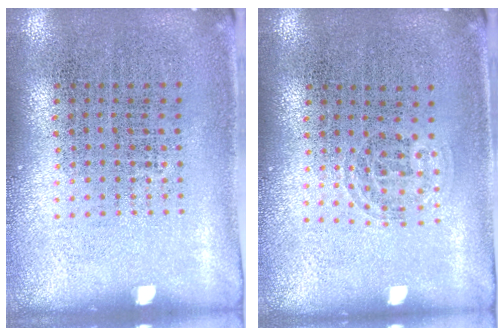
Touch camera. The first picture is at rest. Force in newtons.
{"total": 1.0, "press": 0.6, "slide": 0.7}